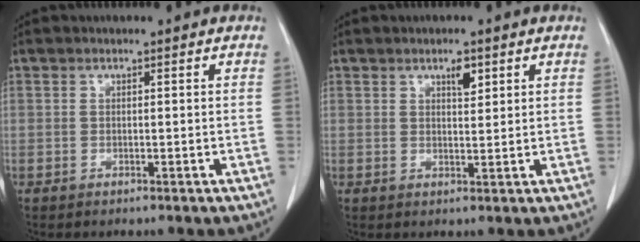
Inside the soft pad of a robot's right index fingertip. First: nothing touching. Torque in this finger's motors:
{"motor_torque": [0.04, 0.05, 0.01, 0.00]}